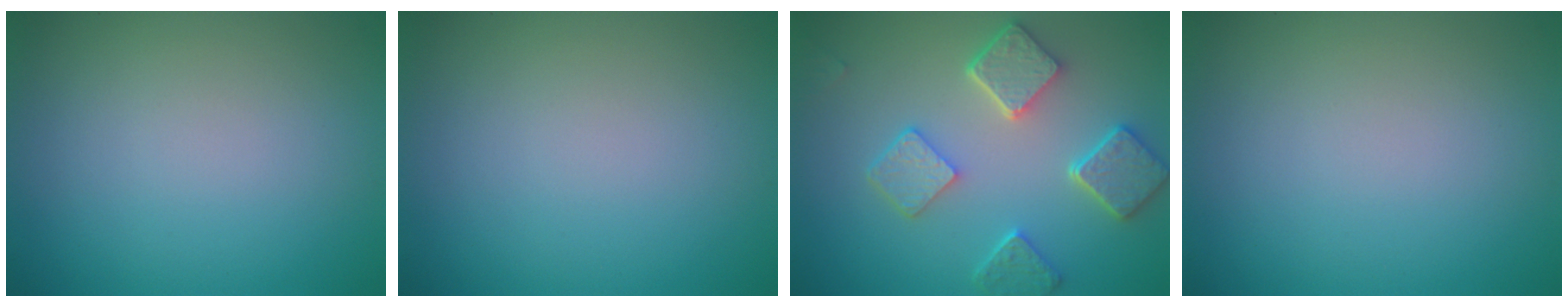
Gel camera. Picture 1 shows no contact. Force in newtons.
{"total": 0.0}
{"total": 5.4, "press": 4.2, "slide": 3.3}
{"total": 0.0}